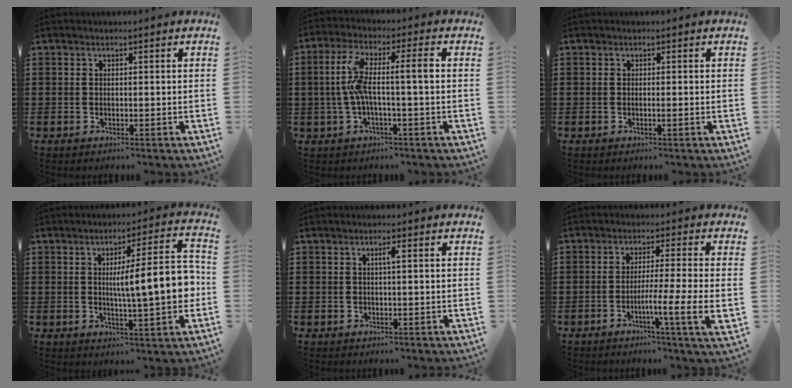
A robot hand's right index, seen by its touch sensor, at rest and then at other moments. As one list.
[{"total": 7.2, "force": [-0.5, 1.0, 7.1], "torque": [-0.143, 0.002, -0.021]}, {"total": 0.5, "force": [-0.2, -0.1, 0.5], "torque": [-0.007, -0.005, -0.002]}, {"total": 11.7, "force": [0.0, 2.3, 11.5], "torque": [-0.170, -0.009, -0.008]}, {"total": 1.4, "force": [0.3, 0.0, 1.4], "torque": [-0.025, 0.001, 0.003]}, {"total": 7.3, "force": [-2.1, -0.5, 7.0], "torque": [-0.120, -0.016, -0.036]}]